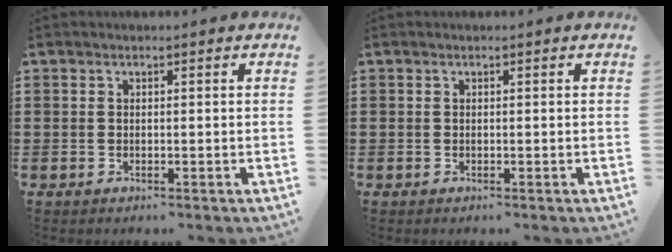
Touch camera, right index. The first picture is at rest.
{"total": 0.0}